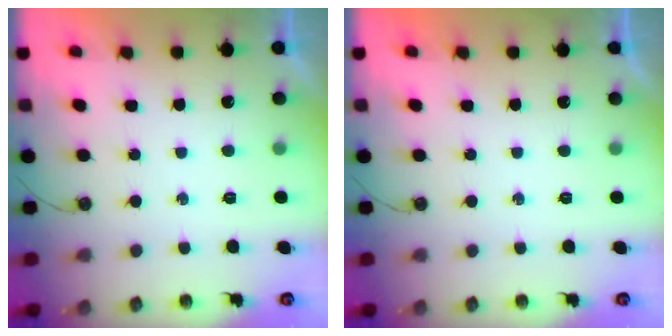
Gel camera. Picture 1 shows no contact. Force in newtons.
{"total": 0.0}